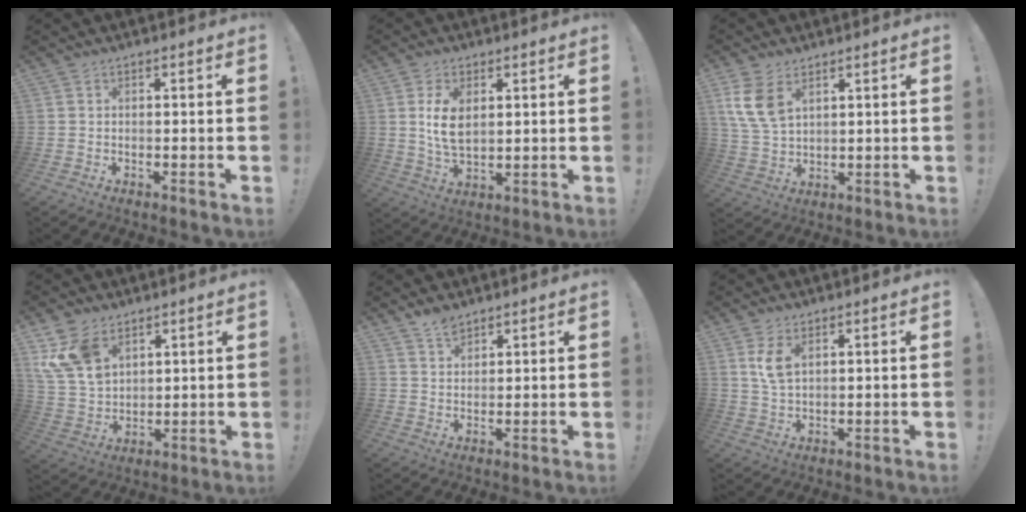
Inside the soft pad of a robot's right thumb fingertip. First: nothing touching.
{"total": 8.4, "force": [2.3, 5.0, 6.3], "torque": [-0.119, -0.008, 0.038]}
{"total": 9.6, "force": [4.6, 5.9, 6.0], "torque": [-0.122, -0.013, 0.090]}
{"total": 11.7, "force": [6.3, 7.8, 6.1], "torque": [-0.129, -0.027, 0.129]}
{"total": 4.1, "force": [3.5, 1.6, 1.3], "torque": [-0.011, -0.026, 0.061]}
{"total": 5.5, "force": [2.3, 2.8, 4.1], "torque": [-0.077, -0.010, 0.041]}